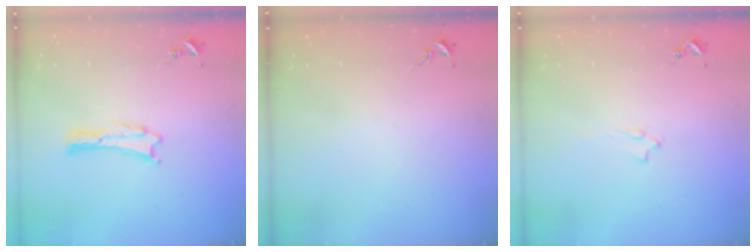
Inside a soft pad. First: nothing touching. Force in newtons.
{"total": 0.0}
{"total": 2.0, "press": 2.0, "slide": 0.4}